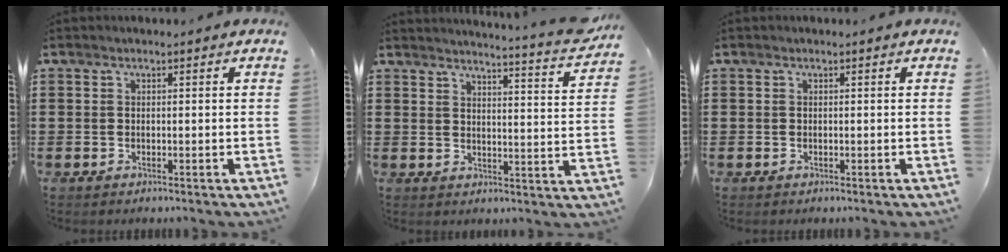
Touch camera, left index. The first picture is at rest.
{"total": 4.3, "force": [4.0, -0.9, 1.4], "torque": [-0.029, -0.040, 0.062]}
{"total": 0.0}